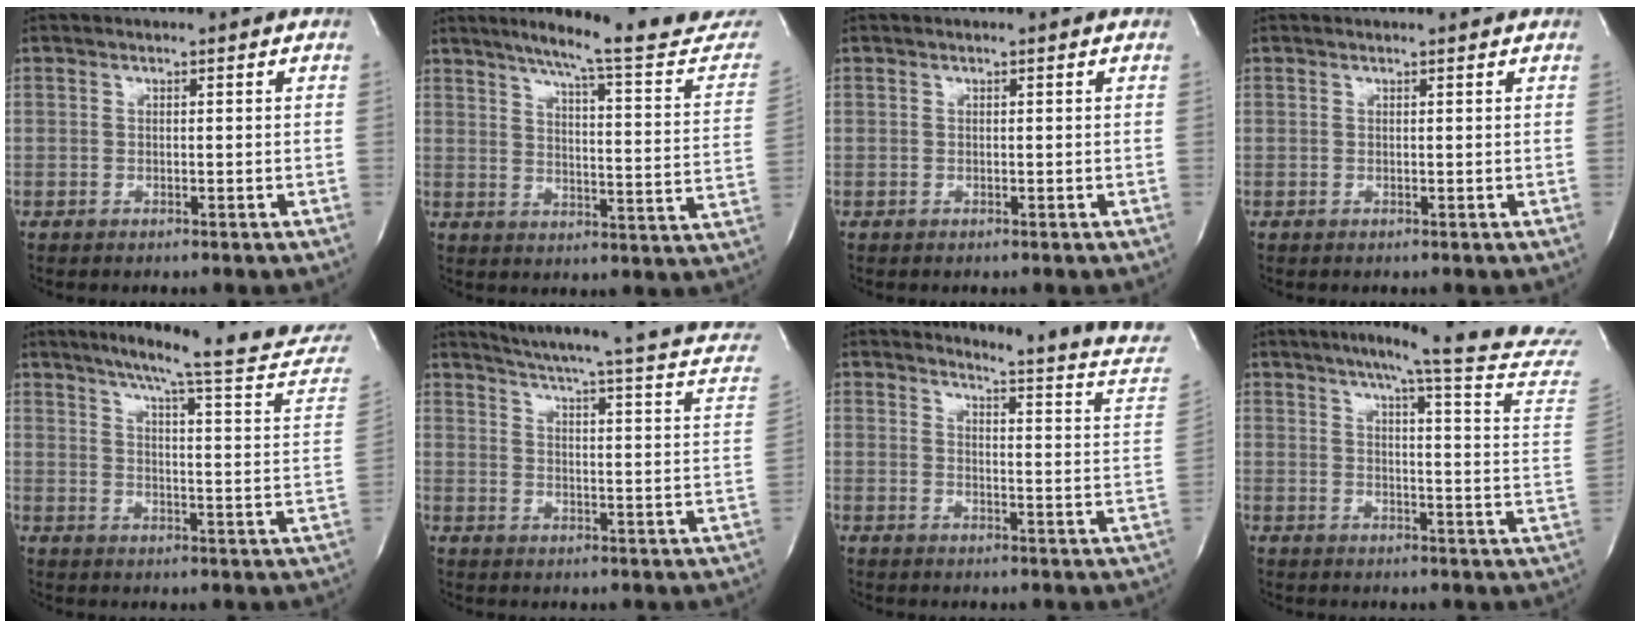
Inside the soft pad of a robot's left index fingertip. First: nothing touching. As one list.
[{"total": 21.4, "force": [19.0, 0.6, 9.8], "torque": [-0.127, -0.060, 0.232]}, {"total": 0.0}, {"total": 1.4, "force": [1.4, -0.1, 0.2], "torque": [-0.012, 0.004, 0.016]}, {"total": 22.5, "force": [20.1, 0.4, 10.1], "torque": [-0.136, -0.064, 0.244]}, {"total": 18.7, "force": [14.9, 2.3, 11.1], "torque": [-0.157, -0.031, 0.165]}, {"total": 15.0, "force": [14.6, -0.4, 3.3], "torque": [-0.037, -0.113, 0.143]}, {"total": 21.2, "force": [18.6, -1.5, 10.1], "torque": [-0.139, -0.076, 0.216]}]